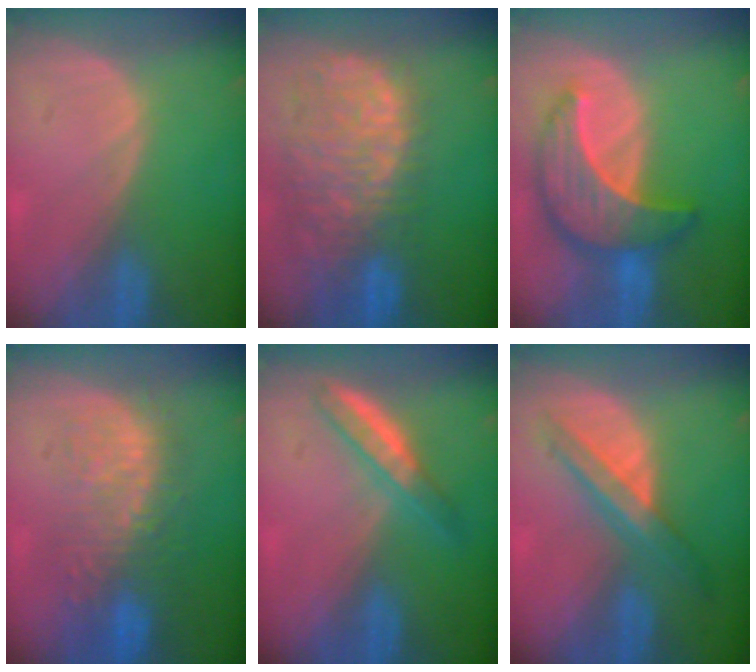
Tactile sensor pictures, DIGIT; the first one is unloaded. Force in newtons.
{"total": 13.3, "press": 11.0, "slide": 7.5}
{"total": 9.8, "press": 9.8, "slide": 0.8}
{"total": 11.0, "press": 9.6, "slide": 5.5}
{"total": 4.7, "press": 4.4, "slide": 1.4}
{"total": 7.1, "press": 6.0, "slide": 3.9}